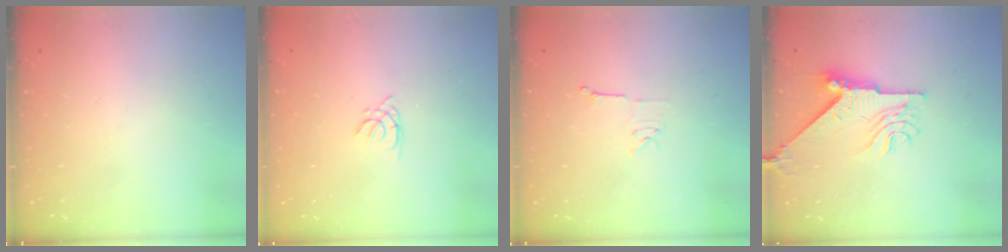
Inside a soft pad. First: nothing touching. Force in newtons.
{"total": 1.7, "press": 1.7, "slide": 0.3}
{"total": 6.0, "press": 6.0, "slide": 0.5}
{"total": 10.3, "press": 10.2, "slide": 1.3}